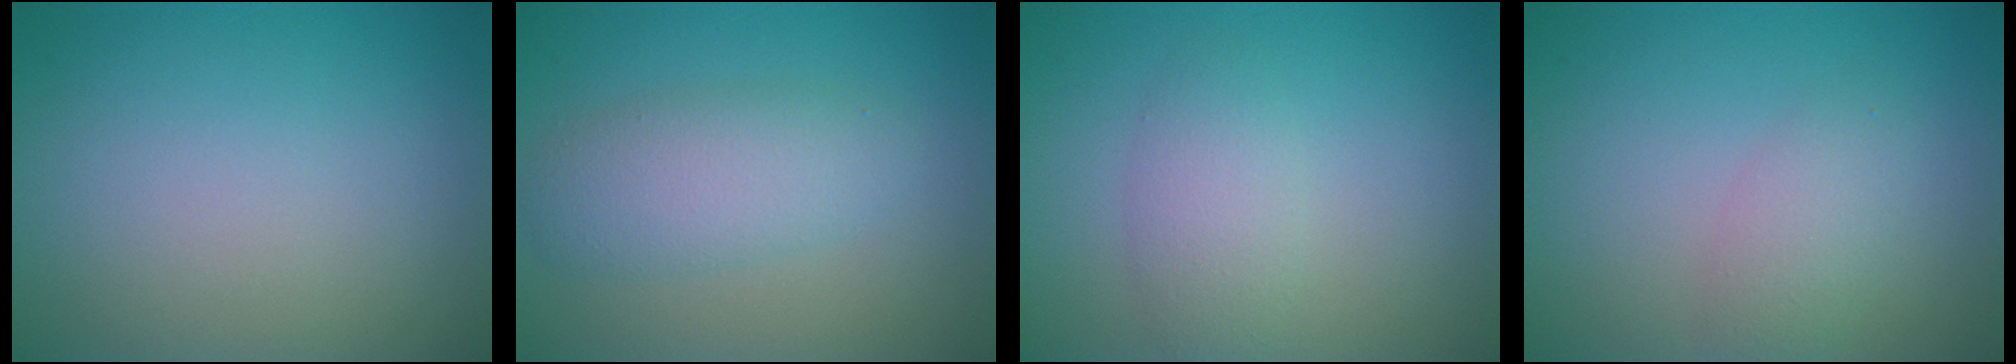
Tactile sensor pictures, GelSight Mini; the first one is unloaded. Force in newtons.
{"total": 3.9, "press": 3.9, "slide": 0.1}
{"total": 2.6, "press": 2.6, "slide": 0.1}
{"total": 2.2, "press": 2.2, "slide": 0.1}